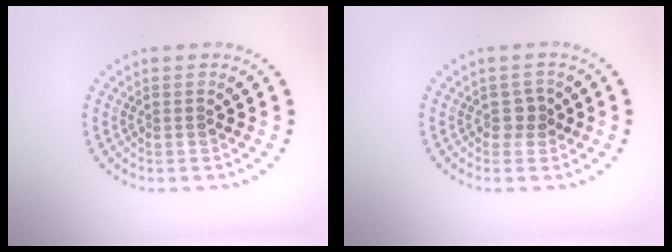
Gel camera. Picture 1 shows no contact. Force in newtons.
{"total": 1.3, "press": 1.1, "slide": 0.7}